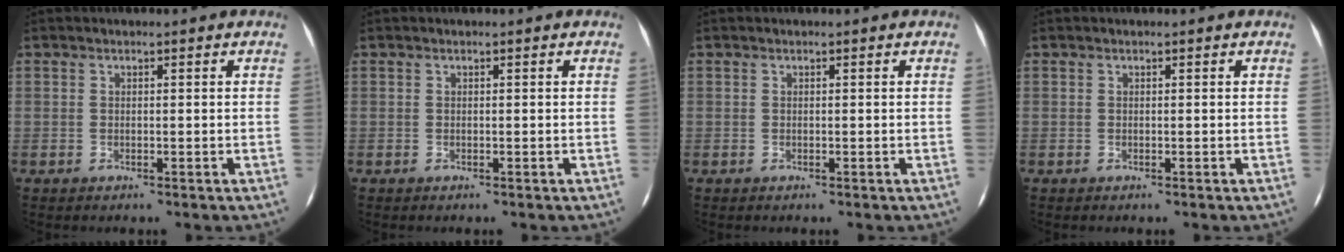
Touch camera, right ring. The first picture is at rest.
{"total": 0.0}
{"total": 0.0}
{"total": 0.0}